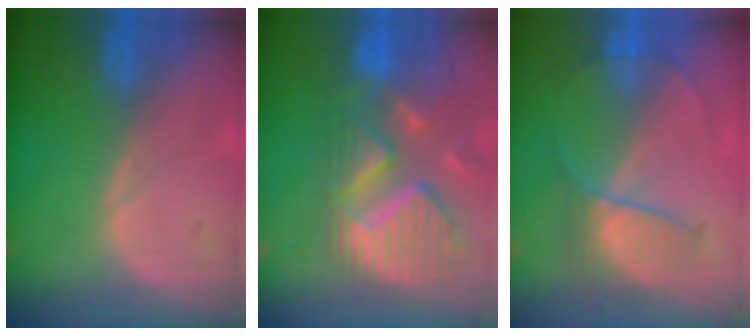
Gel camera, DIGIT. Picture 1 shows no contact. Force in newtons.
{"total": 13.3, "press": 11.3, "slide": 7.1}
{"total": 6.3, "press": 5.6, "slide": 2.8}